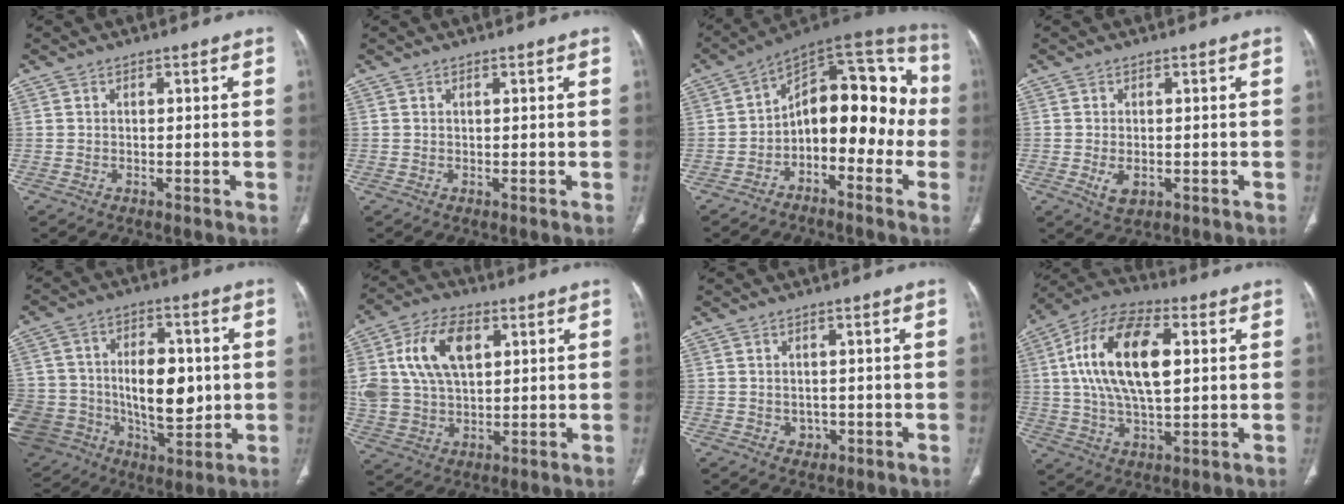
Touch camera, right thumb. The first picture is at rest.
{"total": 0.0}
{"total": 17.8, "force": [-3.1, 10.4, 14.1], "torque": [-0.146, 0.082, -0.056]}
{"total": 4.1, "force": [-1.0, 2.5, 3.0], "torque": [-0.050, -0.001, -0.008]}
{"total": 27.6, "force": [-2.0, 20.0, 18.8], "torque": [-0.363, 0.027, -0.005]}
{"total": 15.9, "force": [4.7, 9.8, 11.5], "torque": [-0.215, 0.002, 0.094]}
{"total": 2.3, "force": [-0.5, 2.0, 1.1], "torque": [-0.005, 0.003, -0.001]}
{"total": 19.4, "force": [3.5, 9.4, 16.6], "torque": [-0.306, 0.013, 0.058]}